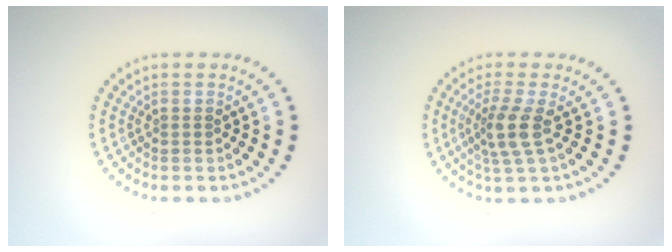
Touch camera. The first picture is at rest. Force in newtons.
{"total": 3.0, "press": 2.2, "slide": 1.9}